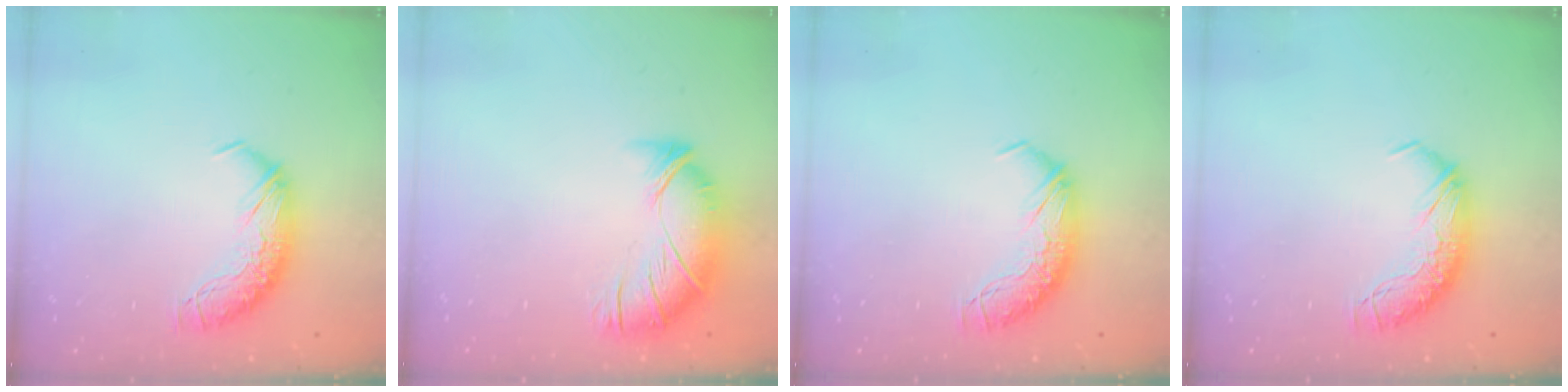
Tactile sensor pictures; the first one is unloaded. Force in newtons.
{"total": 3.4, "press": 2.8, "slide": 2.0}
{"total": 0.0}
{"total": 0.0}